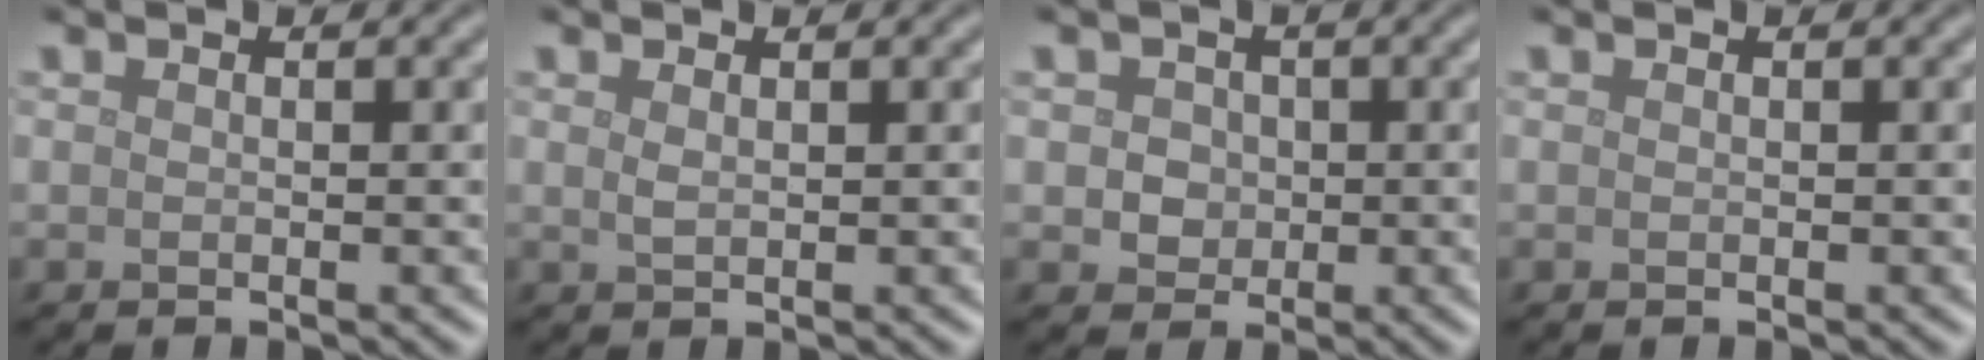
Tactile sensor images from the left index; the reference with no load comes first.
{"total": 0.8, "force": [0.5, 0.3, 0.6], "torque": [-0.013, 0.000, 0.010]}
{"total": 2.7, "force": [0.5, 2.3, 1.3], "torque": [-0.013, 0.008, 0.003]}
{"total": 0.0}